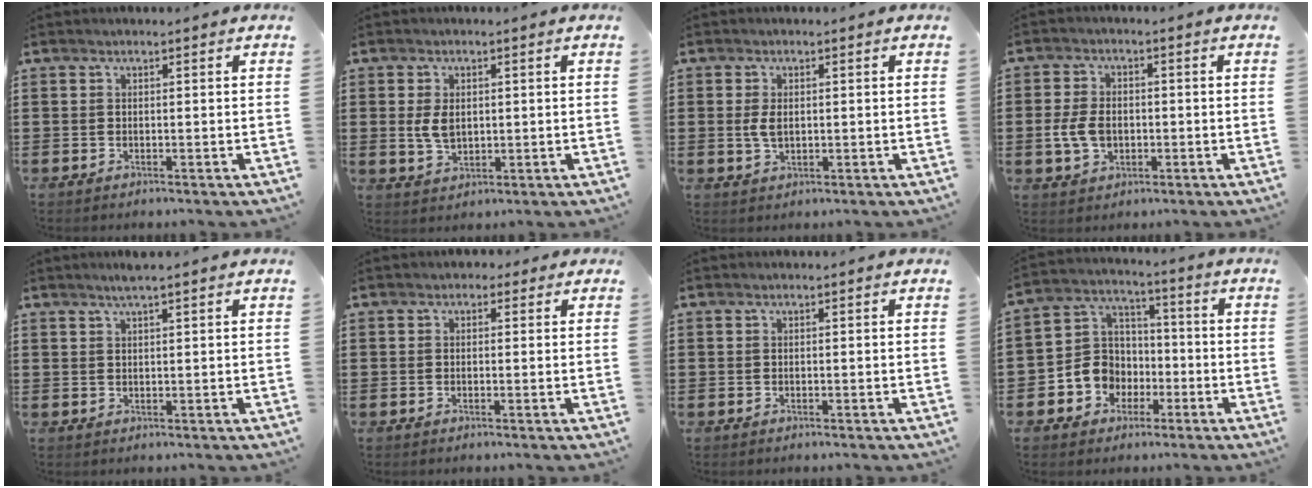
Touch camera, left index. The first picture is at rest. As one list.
[{"total": 4.1, "force": [0.4, 2.5, 3.2], "torque": [-0.080, 0.002, 0.002]}, {"total": 2.9, "force": [0.2, 1.7, 2.4], "torque": [-0.065, 0.000, -0.001]}, {"total": 5.2, "force": [-0.8, 3.6, 3.6], "torque": [-0.091, 0.002, -0.020]}, {"total": 2.0, "force": [1.5, -0.1, 1.3], "torque": [-0.026, 0.001, 0.028]}, {"total": 1.2, "force": [0.1, 1.1, 0.4], "torque": [-0.012, 0.007, 0.000]}, {"total": 0.0}, {"total": 7.6, "force": [-2.6, 6.9, 1.9], "torque": [-0.080, 0.009, -0.053]}]